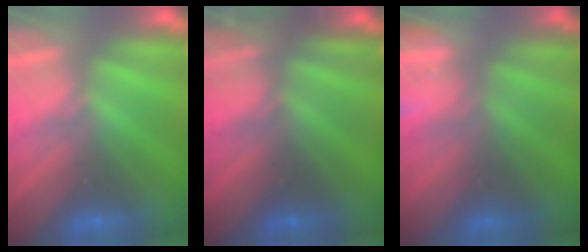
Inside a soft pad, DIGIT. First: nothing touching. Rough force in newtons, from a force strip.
{"total": 3.4}
{"total": 6.5}